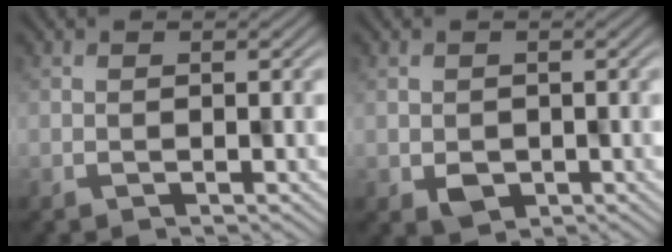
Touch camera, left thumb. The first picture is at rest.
{"total": 2.4, "force": [-0.2, 2.1, 1.1], "torque": [-0.020, -0.011, -0.001]}